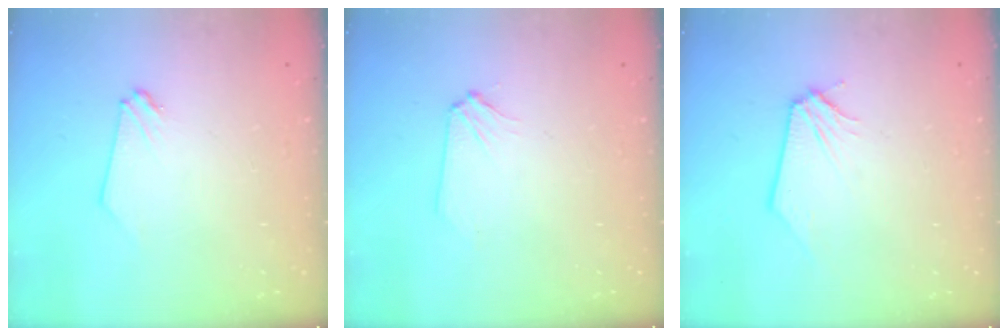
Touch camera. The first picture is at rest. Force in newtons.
{"total": 2.2, "press": 2.2, "slide": 0.3}
{"total": 0.0}